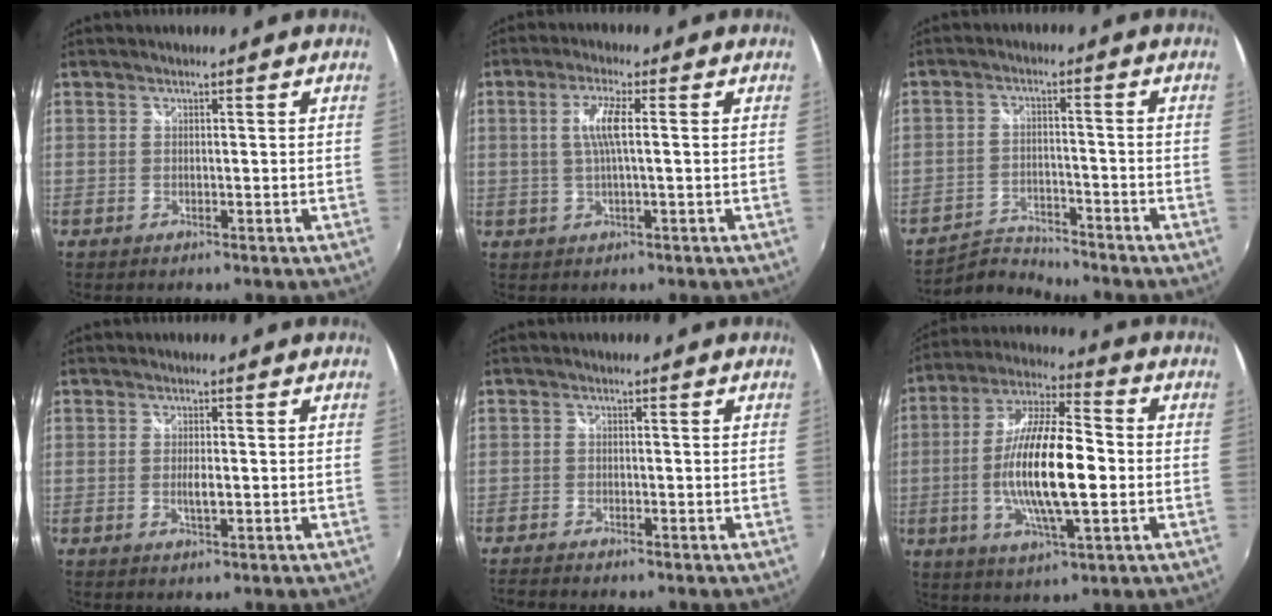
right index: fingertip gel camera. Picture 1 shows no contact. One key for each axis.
{"total": 4.9, "fx": 0.5, "fy": 0.4, "fz": 4.9, "tx": -0.096, "ty": 0.001, "tz": 0.011}
{"total": 6.0, "fx": -5.9, "fy": 0.7, "fz": -0.2, "tx": -0.019, "ty": 0.012, "tz": -0.111}
{"total": 2.2, "fx": -0.2, "fy": 0.5, "fz": 2.1, "tx": -0.037, "ty": -0.005, "tz": -0.004}
{"total": 2.8, "fx": -2.5, "fy": 0.4, "fz": 1.0, "tx": -0.030, "ty": -0.017, "tz": -0.048}
{"total": 17.3, "fx": -2.1, "fy": 4.6, "fz": 16.6, "tx": -0.320, "ty": -0.001, "tz": -0.043}